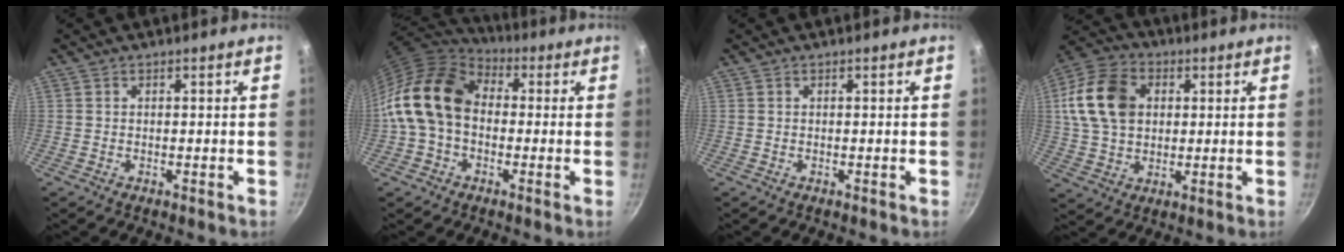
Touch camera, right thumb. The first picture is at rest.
{"total": 16.1, "force": [-0.1, 11.7, 11.1], "torque": [-0.186, 0.037, -0.018]}
{"total": 0.0}
{"total": 15.1, "force": [3.1, 11.0, 9.9], "torque": [-0.167, 0.011, 0.048]}